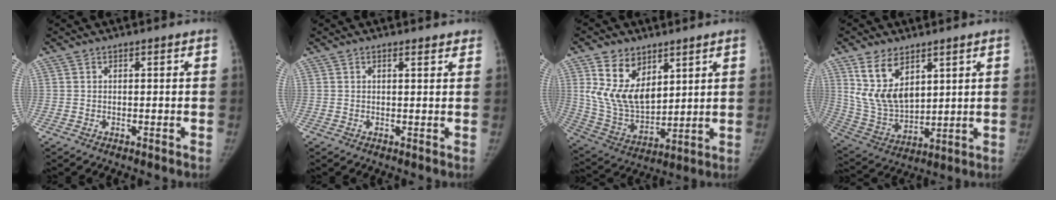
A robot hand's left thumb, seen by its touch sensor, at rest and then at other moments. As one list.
[{"total": 1.2, "force": [0.9, 0.3, 0.7], "torque": [-0.010, -0.004, 0.013]}, {"total": 14.2, "force": [6.5, 8.7, 9.1], "torque": [-0.141, -0.038, 0.146]}, {"total": 12.9, "force": [6.5, 7.3, 8.5], "torque": [-0.140, -0.030, 0.147]}]